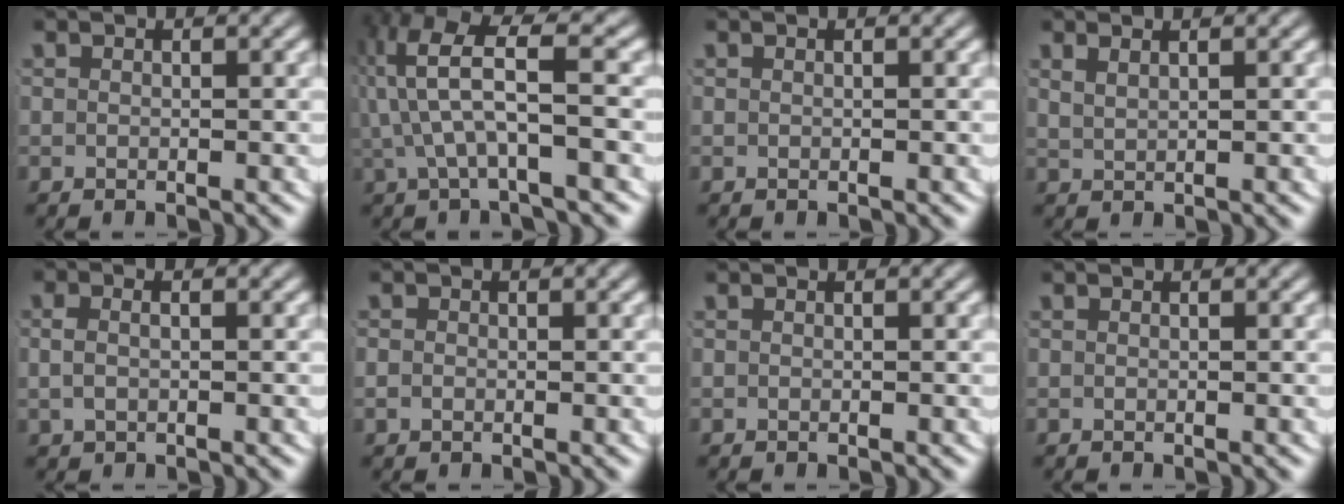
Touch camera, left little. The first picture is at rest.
{"total": 8.0, "force": [2.0, 4.1, 6.5], "torque": [-0.136, 0.005, 0.024]}
{"total": 0.0}
{"total": 1.1, "force": [1.0, -0.2, 0.5], "torque": [-0.012, -0.002, 0.028]}
{"total": 1.8, "force": [0.0, 1.1, 1.4], "torque": [-0.031, -0.003, 0.005]}
{"total": 1.0, "force": [-0.3, 0.8, 0.5], "torque": [-0.013, -0.005, -0.004]}
{"total": 0.0}
{"total": 0.0}